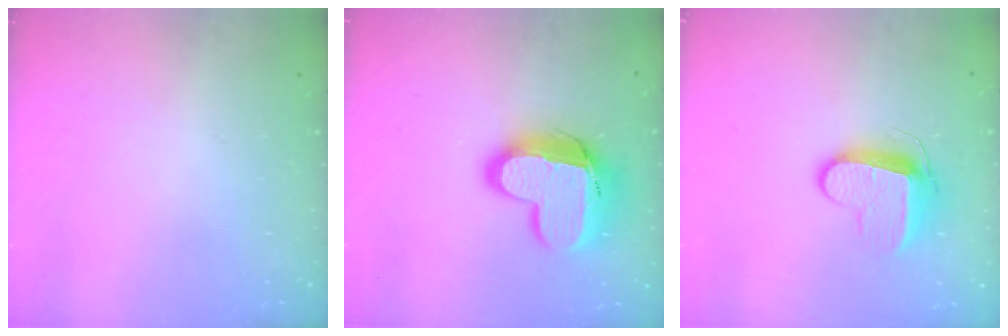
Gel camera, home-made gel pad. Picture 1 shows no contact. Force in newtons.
{"total": 15.3, "press": 15.2, "slide": 1.2}
{"total": 9.7, "press": 9.7, "slide": 0.9}